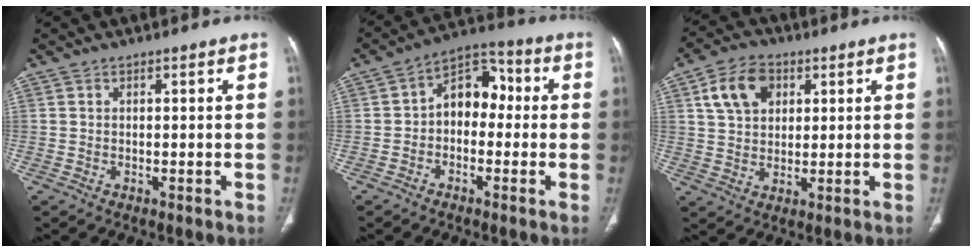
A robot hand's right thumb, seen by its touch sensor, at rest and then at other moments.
{"total": 9.1, "force": [-0.3, 6.4, 6.4], "torque": [-0.062, 0.039, -0.024]}
{"total": 9.4, "force": [3.6, 6.6, 5.6], "torque": [-0.083, -0.002, 0.063]}